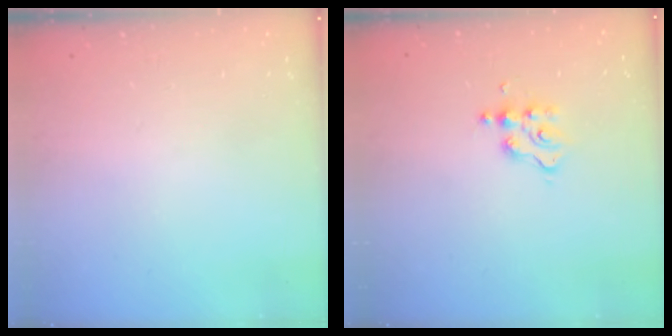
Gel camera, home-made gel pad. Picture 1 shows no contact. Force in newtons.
{"total": 3.4, "press": 3.4, "slide": 0.2}